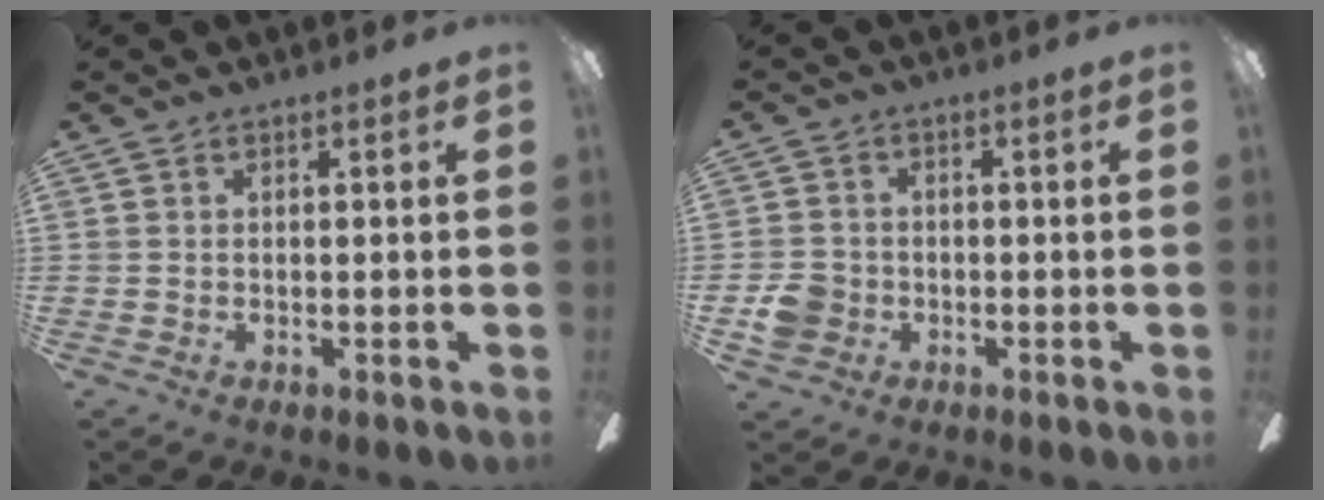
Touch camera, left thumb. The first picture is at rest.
{"total": 5.8, "force": [-1.6, 5.2, 1.9], "torque": [-0.032, 0.013, -0.030]}